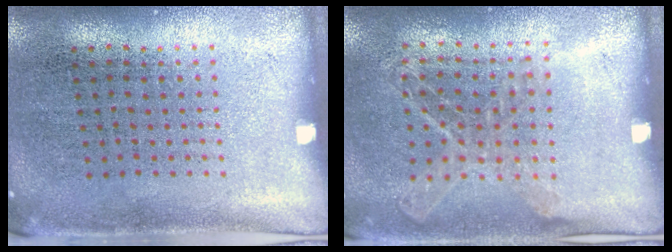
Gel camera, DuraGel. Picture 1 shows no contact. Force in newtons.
{"total": 1.1, "press": 1.0, "slide": 0.3}